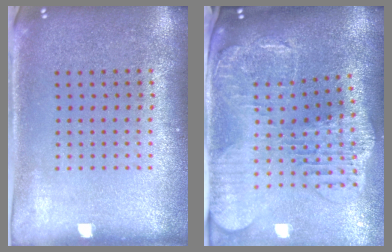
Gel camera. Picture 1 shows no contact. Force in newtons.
{"total": 2.7, "press": 2.3, "slide": 1.4}